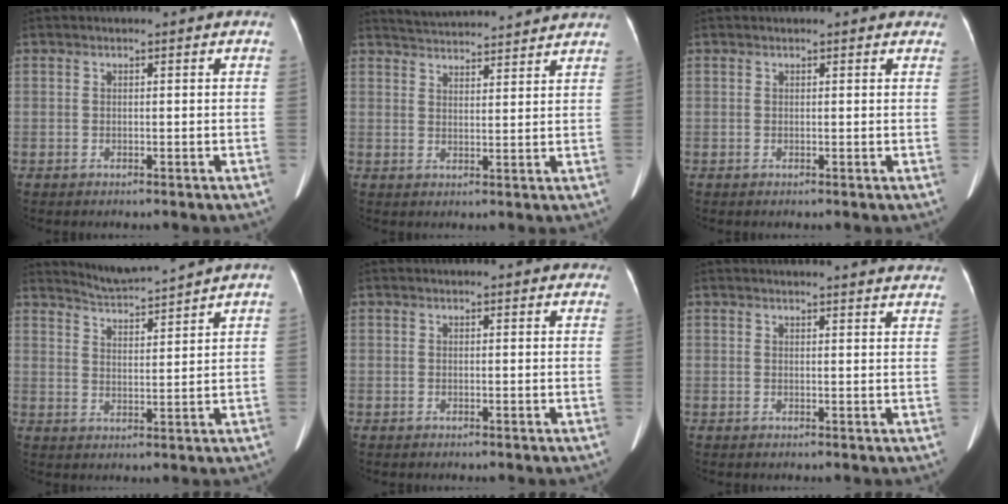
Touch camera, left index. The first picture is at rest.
{"total": 12.0, "force": [11.5, 1.0, 3.0], "torque": [-0.052, 0.028, 0.159]}
{"total": 3.2, "force": [2.9, 1.2, 0.9], "torque": [-0.003, 0.017, 0.022]}
{"total": 6.3, "force": [6.1, -1.4, 0.7], "torque": [-0.028, -0.003, 0.111]}
{"total": 5.3, "force": [4.7, 1.8, 1.6], "torque": [-0.009, 0.020, 0.044]}
{"total": 14.4, "force": [14.0, 1.4, 3.4], "torque": [-0.028, -0.015, 0.146]}